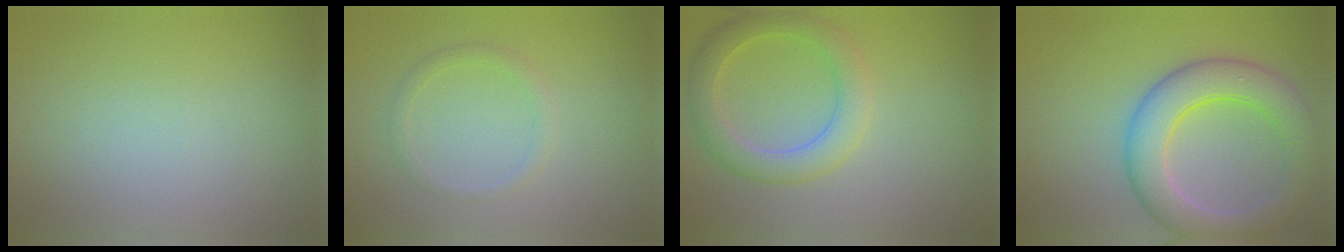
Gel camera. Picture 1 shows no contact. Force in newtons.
{"total": 1.3, "press": 1.3, "slide": 0.1}
{"total": 3.9, "press": 3.9, "slide": 0.1}
{"total": 6.8, "press": 6.7, "slide": 0.3}